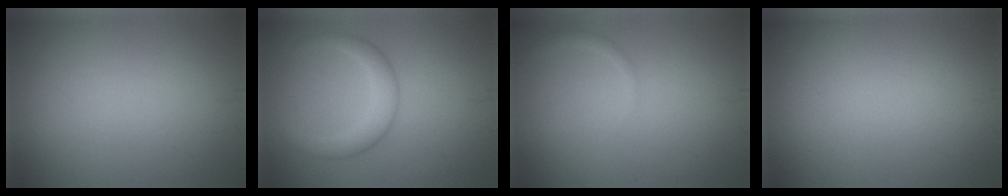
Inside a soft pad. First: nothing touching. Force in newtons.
{"total": 3.0, "press": 3.0, "slide": 0.1}
{"total": 0.8, "press": 0.8, "slide": 0.1}
{"total": 0.0}